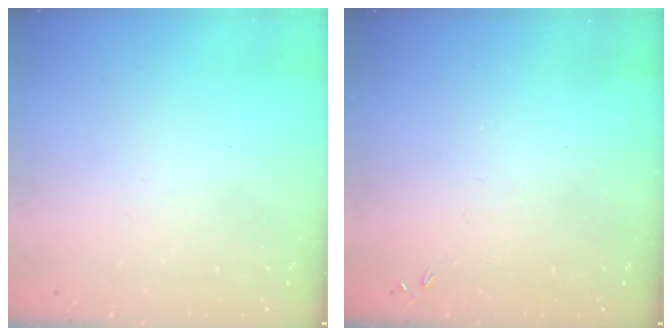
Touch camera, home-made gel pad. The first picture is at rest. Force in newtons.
{"total": 0.0}